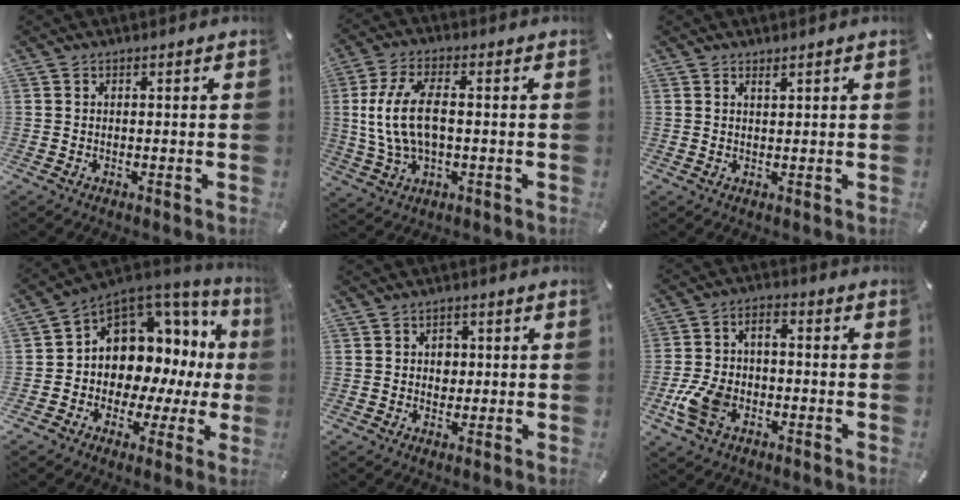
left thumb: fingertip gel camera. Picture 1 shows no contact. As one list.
[{"total": 11.6, "force": [0.2, 6.0, 9.9], "torque": [-0.213, -0.001, 0.004]}, {"total": 1.1, "force": [0.9, 0.2, 0.5], "torque": [-0.010, 0.000, 0.017]}, {"total": 9.6, "force": [2.9, 8.4, 3.7], "torque": [-0.059, -0.051, 0.056]}, {"total": 3.2, "force": [0.2, 2.8, 1.4], "torque": [-0.007, -0.005, -0.003]}, {"total": 9.3, "force": [-3.9, 5.8, 6.1], "torque": [-0.133, 0.015, -0.070]}]